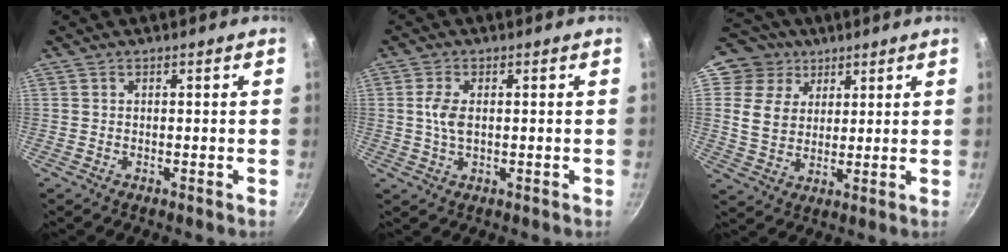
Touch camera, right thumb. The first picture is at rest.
{"total": 4.0, "force": [0.3, 2.1, 3.4], "torque": [-0.070, 0.003, 0.004]}
{"total": 10.2, "force": [4.9, 8.3, 3.1], "torque": [-0.023, -0.012, 0.080]}